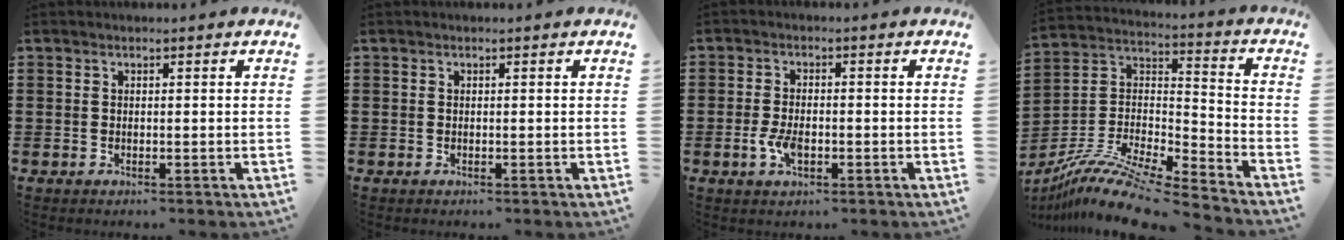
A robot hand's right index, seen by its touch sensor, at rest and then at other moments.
{"total": 0.0}
{"total": 3.8, "force": [-1.2, 1.8, 3.1], "torque": [-0.076, -0.005, -0.025]}
{"total": 12.4, "force": [-10.6, 1.4, 6.3], "torque": [-0.127, 0.016, -0.209]}